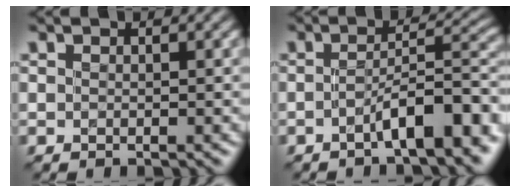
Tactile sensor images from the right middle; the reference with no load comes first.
{"total": 6.8, "force": [-2.7, 1.9, 5.9], "torque": [-0.084, 0.015, -0.046]}